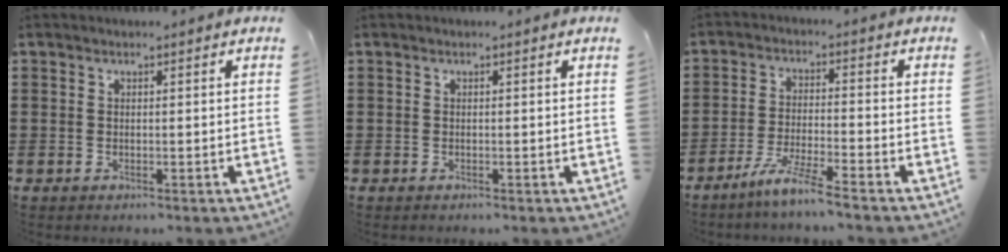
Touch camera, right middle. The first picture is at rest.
{"total": 0.0}
{"total": 5.6, "force": [-4.7, -0.4, 2.9], "torque": [-0.066, -0.015, -0.093]}